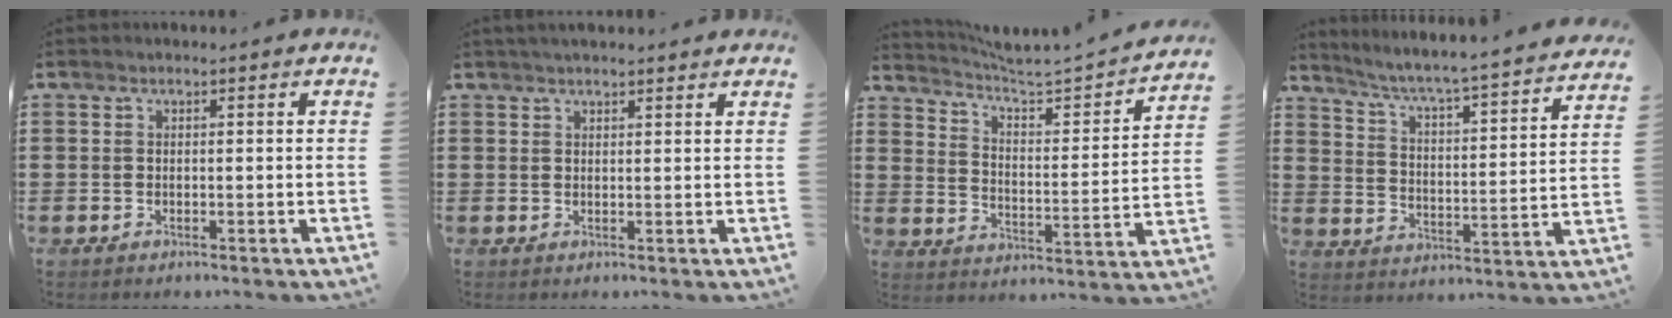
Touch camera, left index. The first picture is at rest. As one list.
[{"total": 1.7, "force": [1.5, 0.1, 0.6], "torque": [-0.014, 0.002, 0.030]}, {"total": 3.1, "force": [2.9, 0.1, 1.2], "torque": [-0.045, -0.034, 0.036]}, {"total": 4.2, "force": [3.7, -0.9, 1.7], "torque": [-0.053, -0.044, 0.049]}]